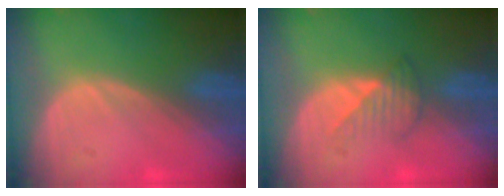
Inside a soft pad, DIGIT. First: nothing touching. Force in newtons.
{"total": 3.5, "press": 3.2, "slide": 1.5}